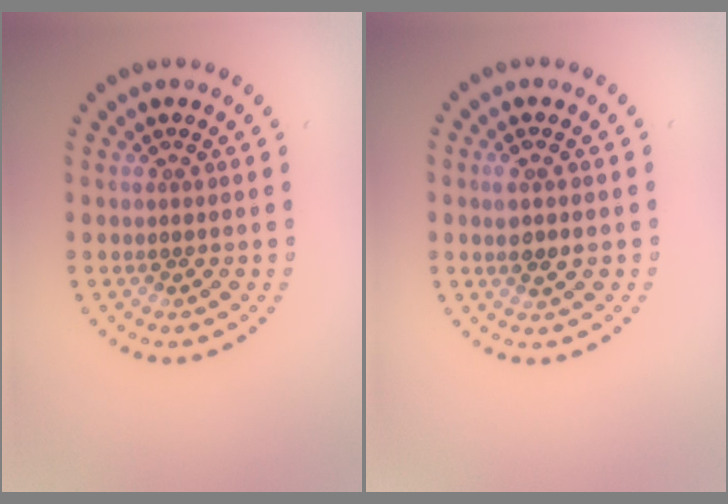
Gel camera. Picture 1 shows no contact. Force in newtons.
{"total": 2.0, "press": 1.9, "slide": 0.5}